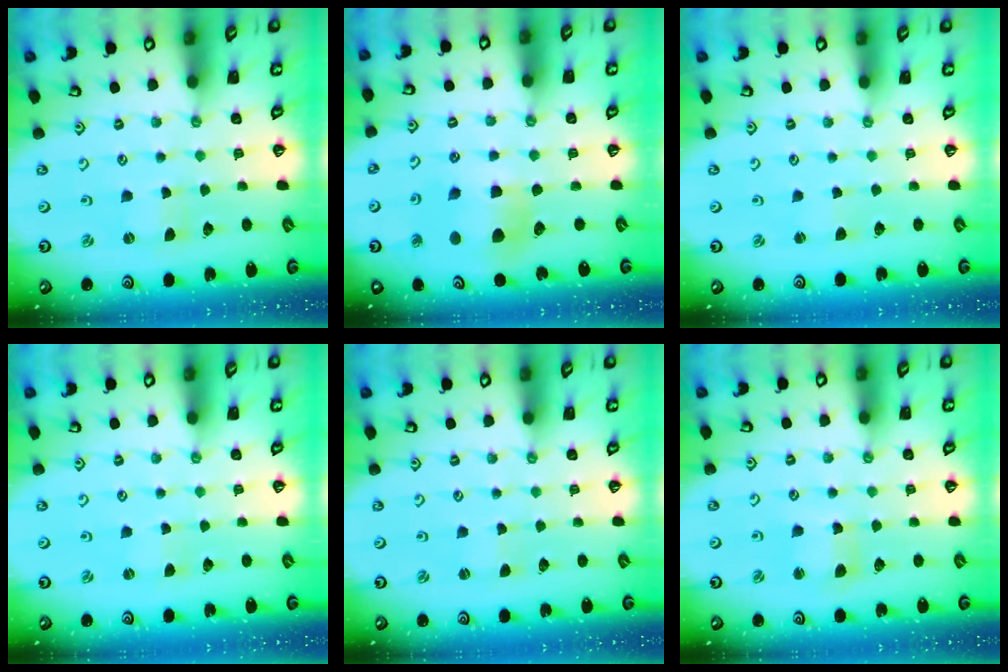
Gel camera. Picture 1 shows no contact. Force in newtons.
{"total": 7.6, "press": 7.5, "slide": 1.0}
{"total": 1.1, "press": 1.1, "slide": 0.2}
{"total": 0.7, "press": 0.7, "slide": 0.1}
{"total": 0.0}
{"total": 3.2, "press": 3.2, "slide": 0.2}